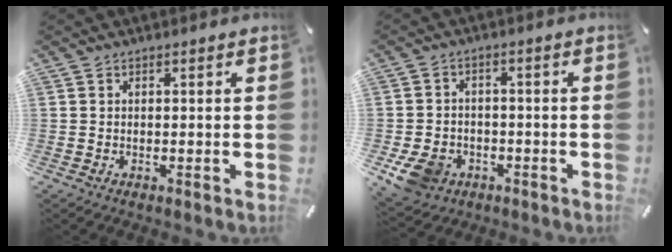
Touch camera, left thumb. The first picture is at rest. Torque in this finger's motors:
{"motor_torque": [0.02, 1.77, 0.43, 0.31, 0.24]}